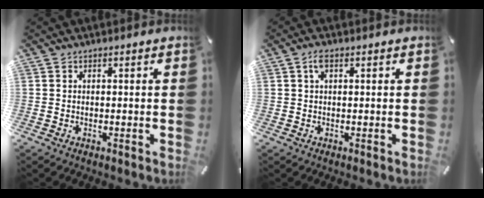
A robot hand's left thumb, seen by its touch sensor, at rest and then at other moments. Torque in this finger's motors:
{"motor_torque": [0.37, 0.78, 0.12, -0.21, 0.08]}